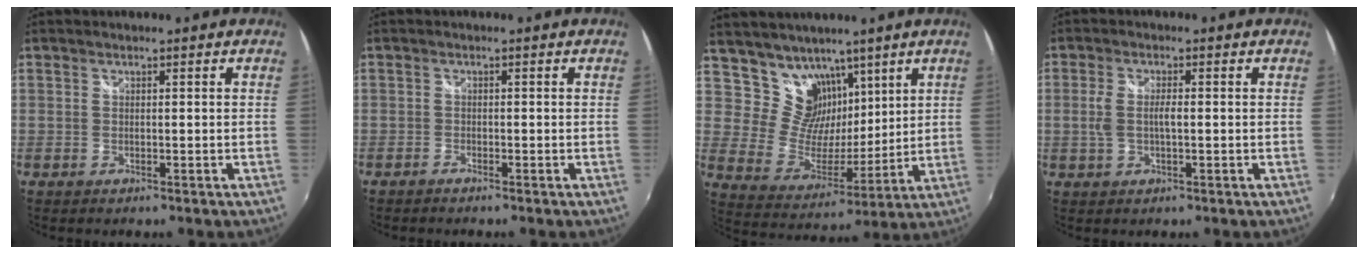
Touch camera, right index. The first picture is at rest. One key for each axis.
{"total": 0.9, "fx": -0.9, "fy": 0.3, "fz": 0.2, "tx": -0.010, "ty": -0.002, "tz": -0.020}
{"total": 11.8, "fx": 8.0, "fy": 7.6, "fz": 4.3, "tx": -0.075, "ty": -0.005, "tz": 0.157}
{"total": 4.1, "fx": -0.2, "fy": 1.5, "fz": 3.8, "tx": -0.075, "ty": -0.002, "tz": -0.003}